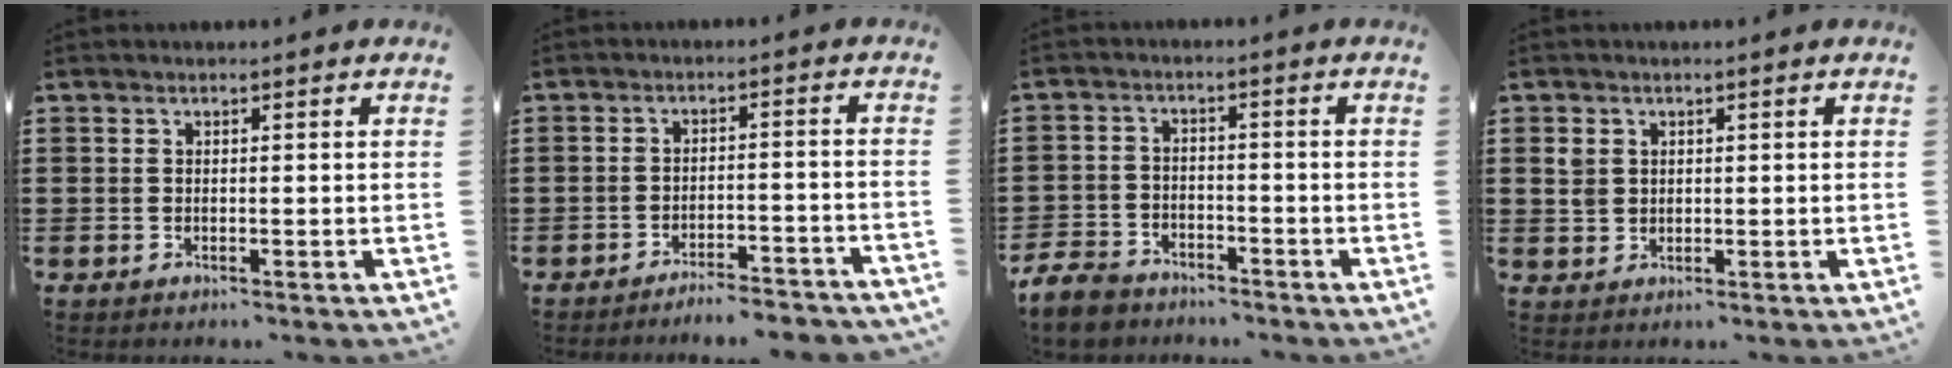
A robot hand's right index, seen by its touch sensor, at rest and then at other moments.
{"total": 3.8, "force": [-3.7, -0.2, 0.7], "torque": [-0.015, -0.003, -0.077]}
{"total": 5.2, "force": [-4.9, 1.4, 1.1], "torque": [-0.044, 0.000, -0.103]}
{"total": 2.1, "force": [0.8, 1.8, 0.8], "torque": [-0.021, 0.009, 0.016]}